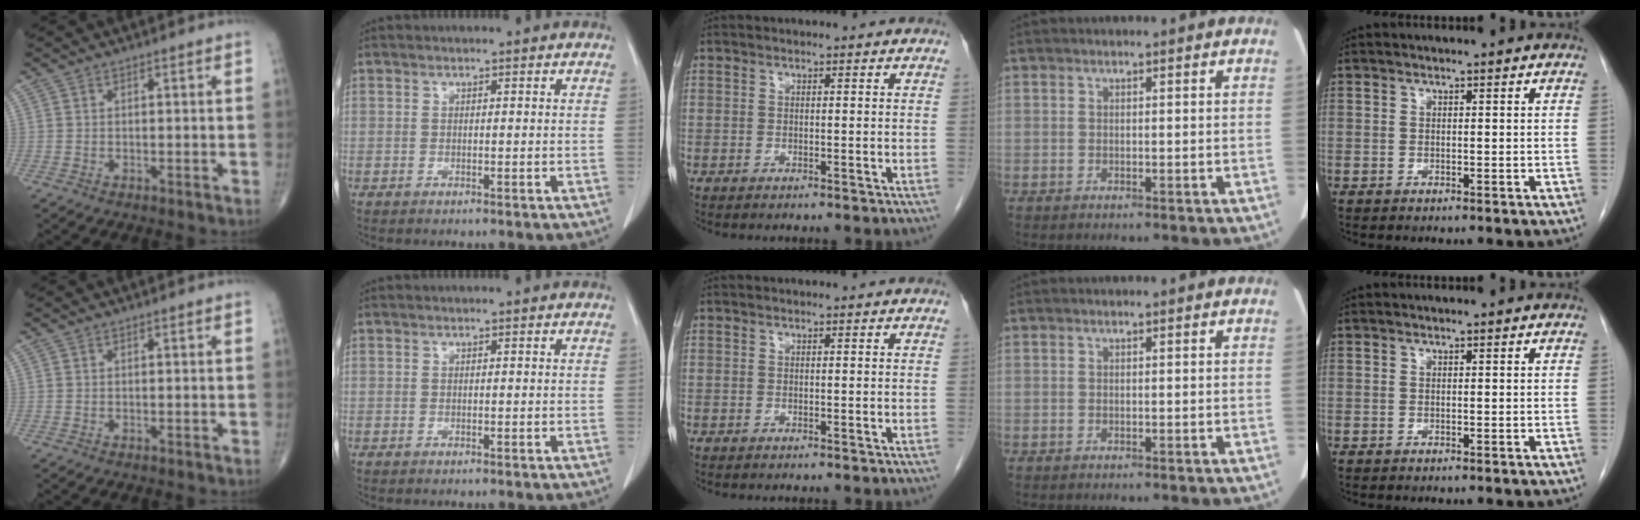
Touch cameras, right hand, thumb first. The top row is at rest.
{}